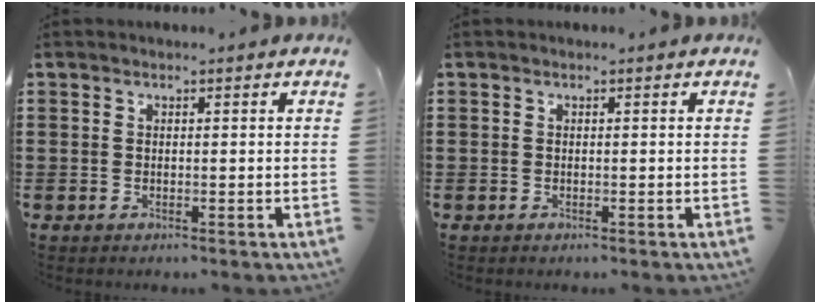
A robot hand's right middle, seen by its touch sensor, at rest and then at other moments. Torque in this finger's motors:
{"motor_torque": [0.33, 0.11, -0.03, 0.00]}